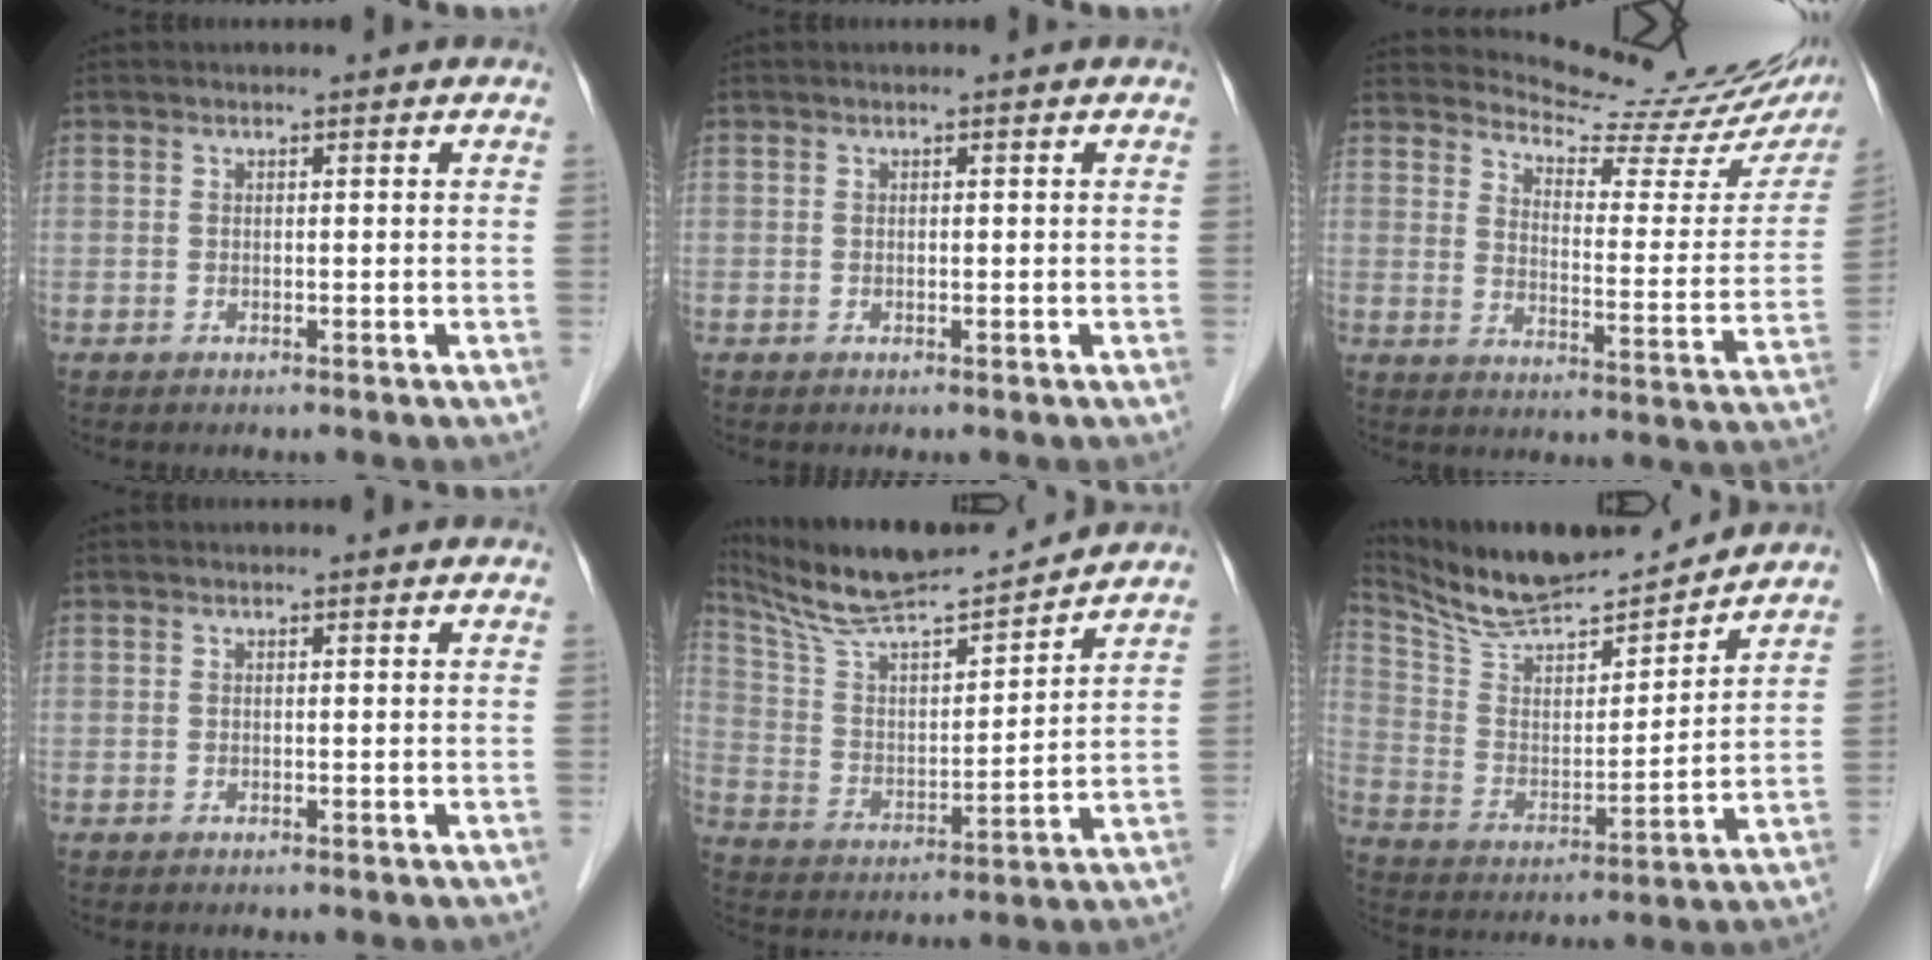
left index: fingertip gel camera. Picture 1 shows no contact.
{"total": 0.0}
{"total": 17.8, "force": [17.2, 1.9, 3.8], "torque": [-0.051, -0.086, 0.203]}
{"total": 0.0}
{"total": 15.9, "force": [14.8, 0.6, 5.6], "torque": [-0.113, 0.008, 0.268]}
{"total": 16.2, "force": [15.3, 1.2, 5.2], "torque": [-0.105, 0.002, 0.275]}